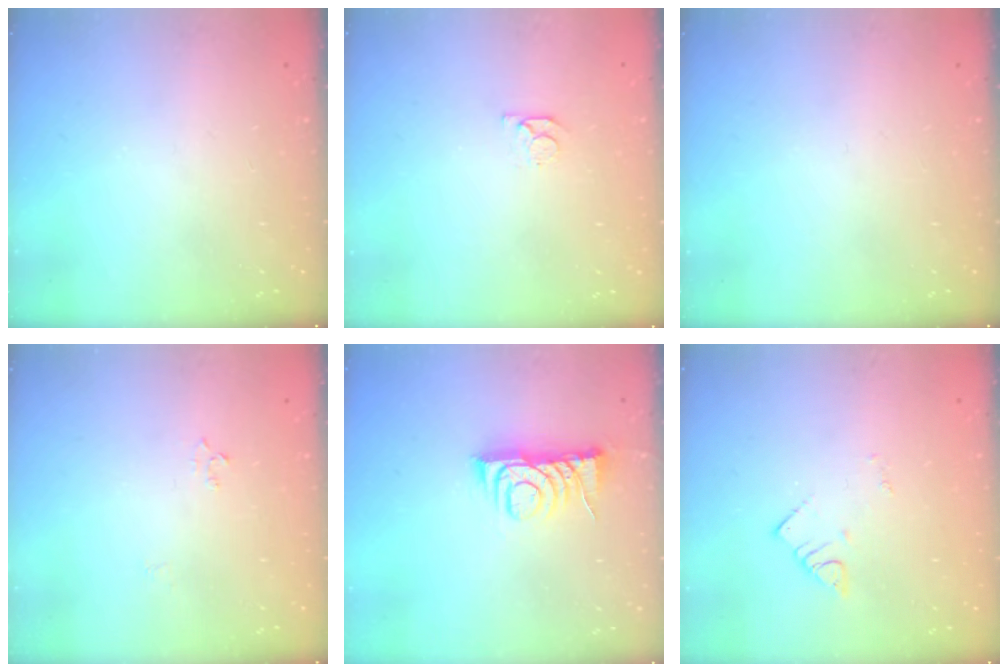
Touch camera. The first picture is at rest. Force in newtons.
{"total": 3.5, "press": 3.5, "slide": 0.6}
{"total": 0.0}
{"total": 2.9, "press": 2.9, "slide": 0.3}
{"total": 8.1, "press": 8.1, "slide": 0.1}
{"total": 2.1, "press": 2.1, "slide": 0.3}